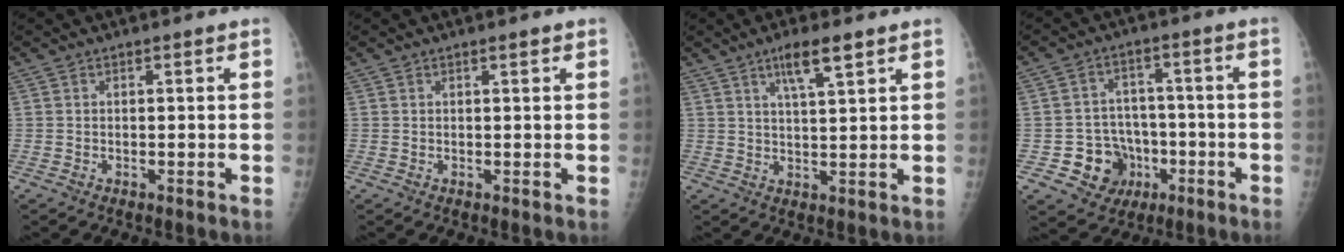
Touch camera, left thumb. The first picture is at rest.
{"total": 0.7, "force": [0.5, 0.1, 0.5], "torque": [-0.007, -0.001, 0.006]}
{"total": 6.2, "force": [3.7, 1.0, 4.8], "torque": [-0.086, -0.017, 0.067]}
{"total": 9.6, "force": [-3.3, 8.6, 2.7], "torque": [0.000, 0.030, -0.043]}